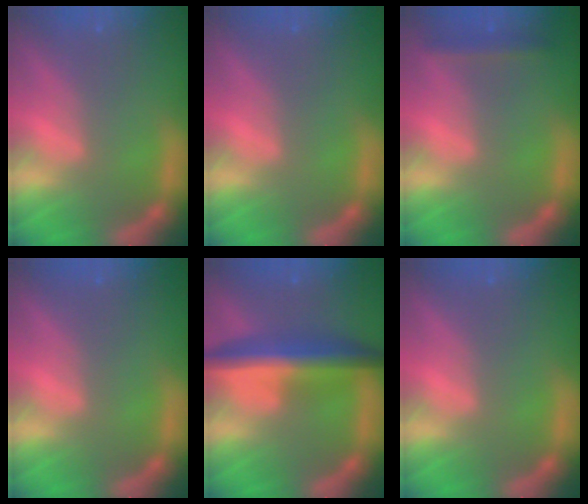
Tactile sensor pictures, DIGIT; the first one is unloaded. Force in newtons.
{"total": 0.0}
{"total": 1.9}
{"total": 0.0}
{"total": 7.5}
{"total": 0.0}